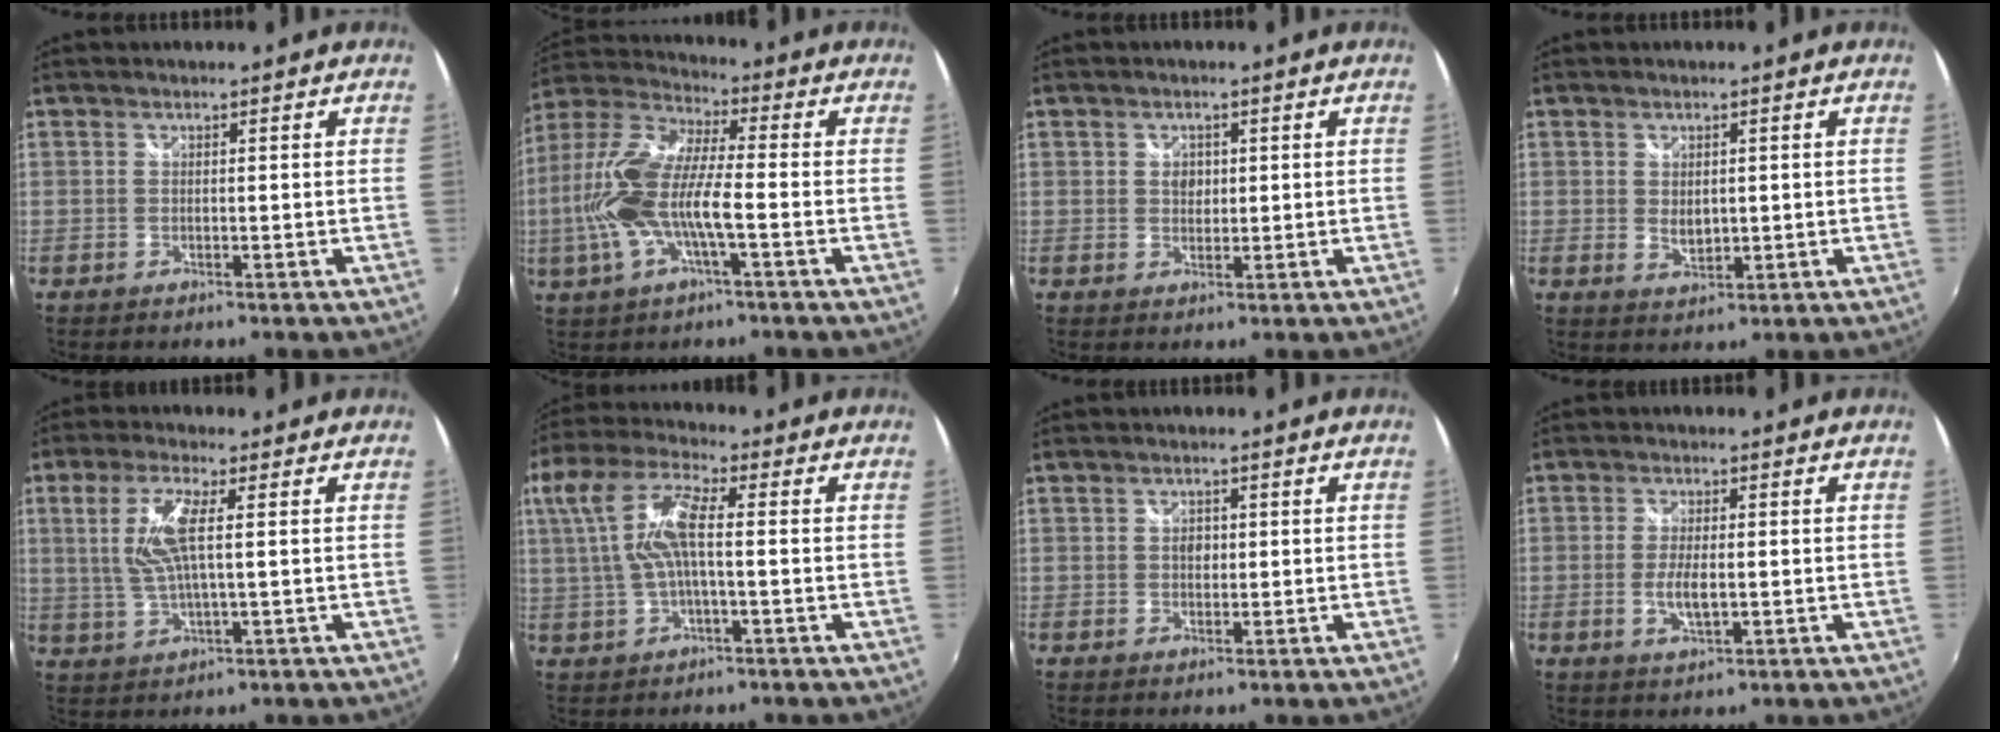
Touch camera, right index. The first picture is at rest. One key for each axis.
{"total": 15.2, "fx": -2.8, "fy": 4.2, "fz": 14.4, "tx": -0.297, "ty": 0.000, "tz": -0.057}
{"total": 2.2, "fx": 0.3, "fy": 2.0, "fz": 0.9, "tx": -0.011, "ty": 0.003, "tz": 0.004}
{"total": 3.2, "fx": 0.3, "fy": 2.2, "fz": 2.2, "tx": -0.033, "ty": -0.005, "tz": 0.009}
{"total": 7.8, "fx": 1.2, "fy": 1.6, "fz": 7.6, "tx": -0.156, "ty": 0.003, "tz": 0.030}
{"total": 11.2, "fx": 0.9, "fy": 3.3, "fz": 10.6, "tx": -0.209, "ty": 0.010, "tz": 0.019}
{"total": 1.7, "fx": -0.1, "fy": 1.5, "fz": 0.8, "tx": -0.012, "ty": 0.003, "tz": -0.003}
{"total": 4.4, "fx": -0.8, "fy": 1.6, "fz": 4.1, "tx": -0.079, "ty": -0.008, "tz": -0.013}